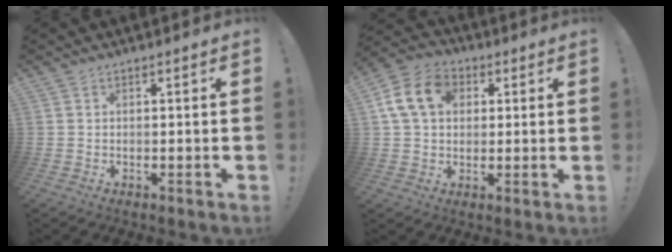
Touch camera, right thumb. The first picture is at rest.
{"total": 14.4, "force": [3.9, 10.9, 8.5], "torque": [-0.133, 0.005, 0.078]}